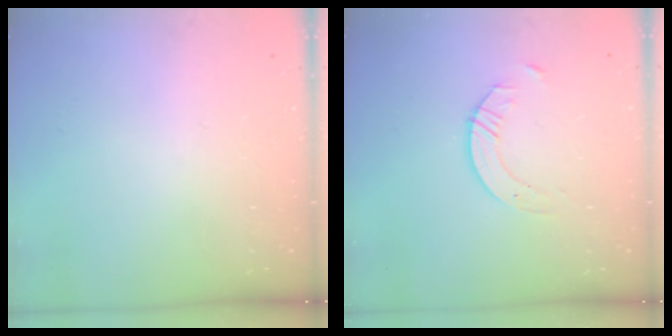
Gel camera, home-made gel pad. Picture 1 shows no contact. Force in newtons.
{"total": 5.0, "press": 5.0, "slide": 0.5}